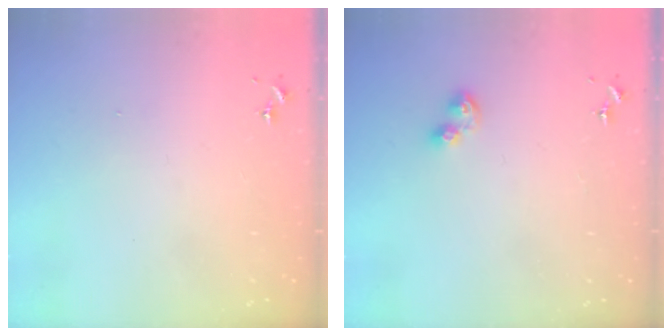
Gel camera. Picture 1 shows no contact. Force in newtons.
{"total": 5.8, "press": 5.8, "slide": 0.8}